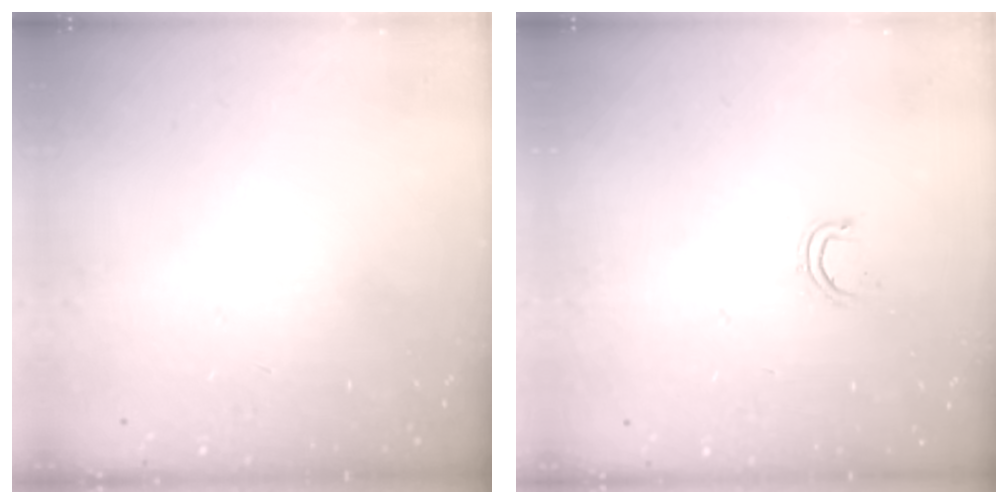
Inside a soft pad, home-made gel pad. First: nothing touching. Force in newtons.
{"total": 4.3, "press": 4.2, "slide": 1.0}